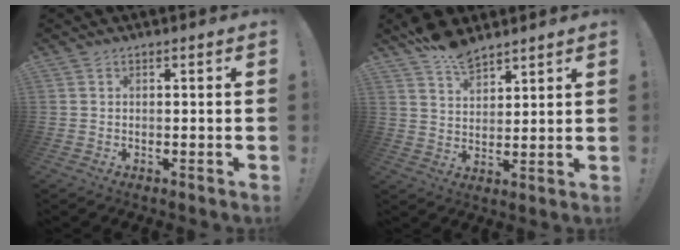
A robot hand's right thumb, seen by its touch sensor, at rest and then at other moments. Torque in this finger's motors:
{"motor_torque": [0.07, 1.58, 0.03, 0.10, 0.01]}